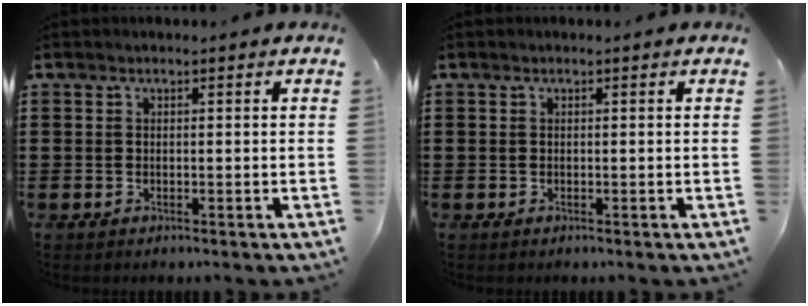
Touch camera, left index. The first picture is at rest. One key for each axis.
{"total": 0.0}